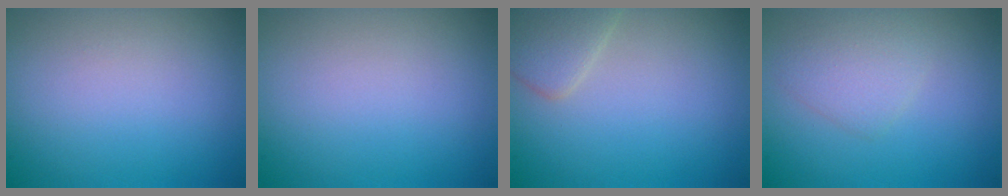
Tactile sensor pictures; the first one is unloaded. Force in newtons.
{"total": 0.0}
{"total": 2.5, "press": 2.5, "slide": 0.2}
{"total": 2.2, "press": 2.2, "slide": 0.1}